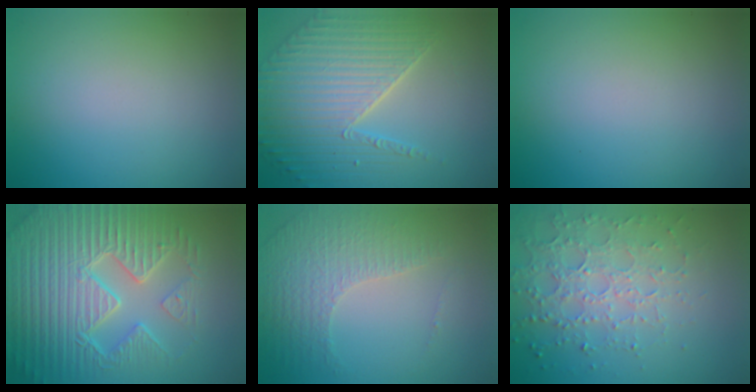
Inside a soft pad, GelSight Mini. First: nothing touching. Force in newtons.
{"total": 5.2, "press": 4.8, "slide": 2.1}
{"total": 0.0}
{"total": 8.7, "press": 6.5, "slide": 5.8}
{"total": 4.4, "press": 3.0, "slide": 3.3}
{"total": 4.0, "press": 4.0, "slide": 0.3}